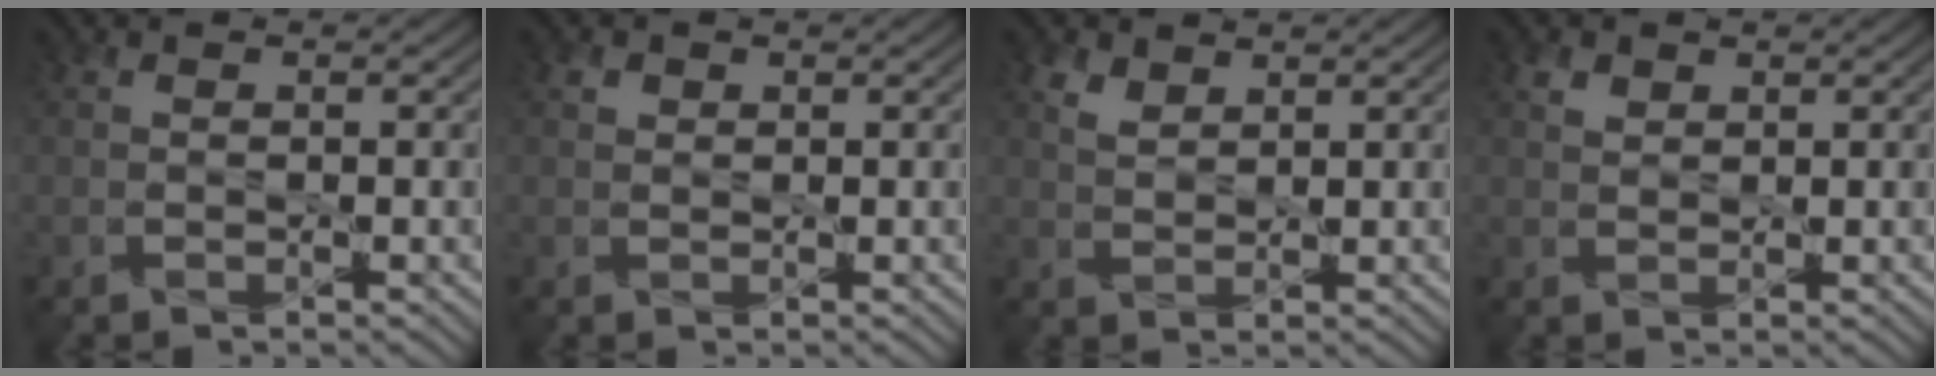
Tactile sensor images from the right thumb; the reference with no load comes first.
{"total": 1.0, "force": [0.6, 0.8, 0.2], "torque": [-0.006, 0.000, 0.012]}
{"total": 2.4, "force": [1.8, 1.2, 1.0], "torque": [-0.030, 0.002, 0.043]}
{"total": 1.5, "force": [1.1, 1.0, 0.4], "torque": [-0.014, 0.002, 0.024]}